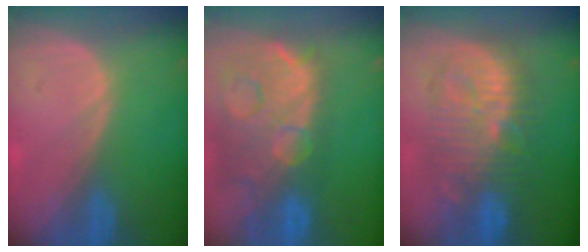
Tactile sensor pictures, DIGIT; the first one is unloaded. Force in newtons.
{"total": 14.7, "press": 11.9, "slide": 8.6}
{"total": 10.6, "press": 10.6, "slide": 0.3}